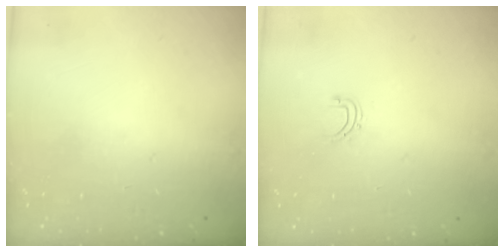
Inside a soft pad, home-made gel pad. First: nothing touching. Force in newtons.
{"total": 3.8, "press": 3.8, "slide": 0.3}